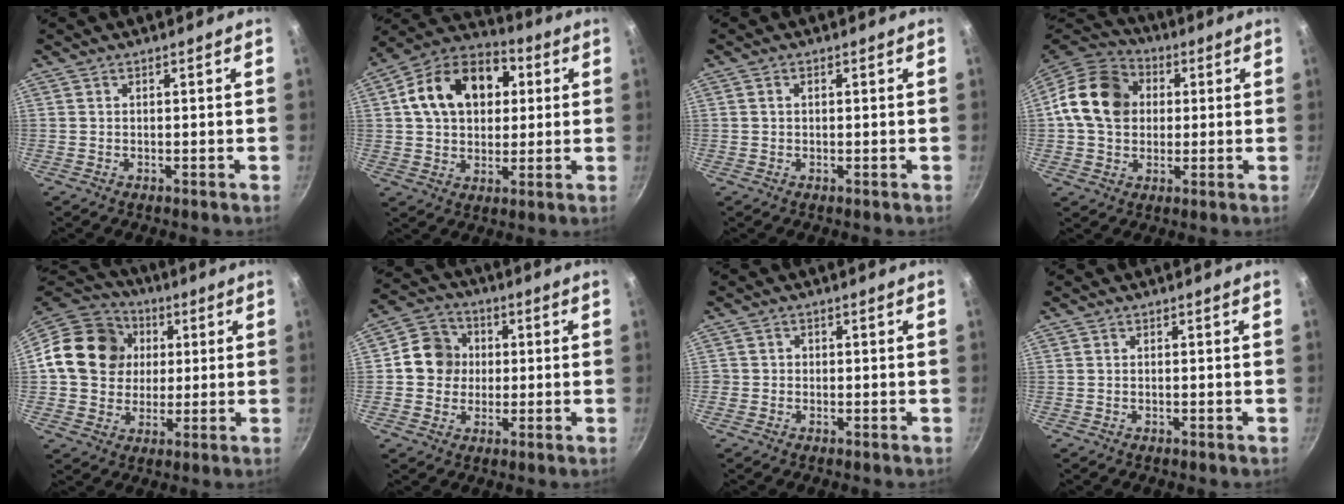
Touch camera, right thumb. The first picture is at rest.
{"total": 17.8, "force": [4.0, 12.8, 11.7], "torque": [-0.171, 0.025, 0.050]}
{"total": 1.0, "force": [0.2, 0.7, 0.7], "torque": [-0.011, 0.005, 0.002]}
{"total": 15.8, "force": [2.1, 12.7, 9.2], "torque": [-0.143, 0.024, 0.021]}
{"total": 16.9, "force": [2.7, 14.5, 8.2], "torque": [-0.123, 0.018, 0.038]}
{"total": 9.1, "force": [0.6, 8.4, 3.5], "torque": [-0.023, 0.013, -0.008]}
{"total": 1.9, "force": [-0.4, 1.8, 0.5], "torque": [0.000, 0.005, -0.011]}
{"total": 0.0}